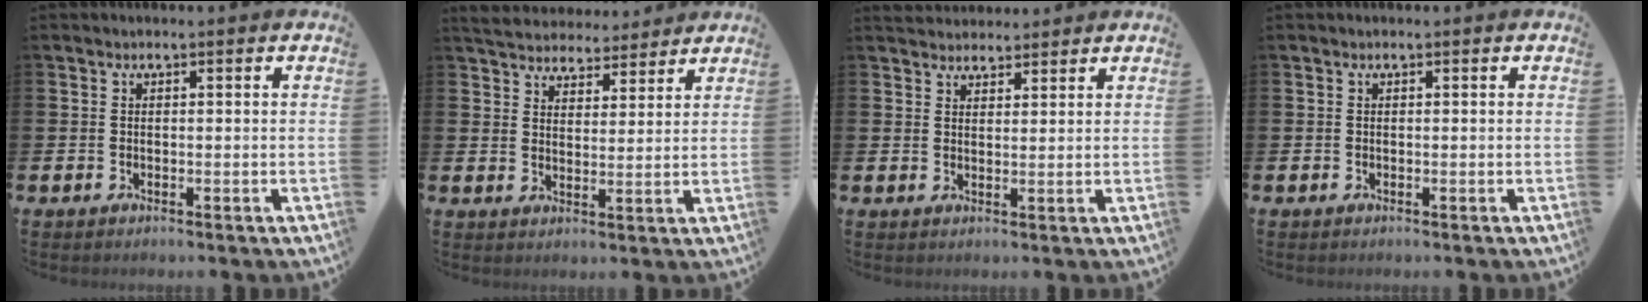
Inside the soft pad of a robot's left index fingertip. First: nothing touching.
{"total": 5.3, "force": [5.2, 1.2, 0.0], "torque": [-0.020, -0.031, 0.092]}
{"total": 3.0, "force": [2.8, 0.9, -0.1], "torque": [0.005, -0.014, 0.052]}
{"total": 0.0}